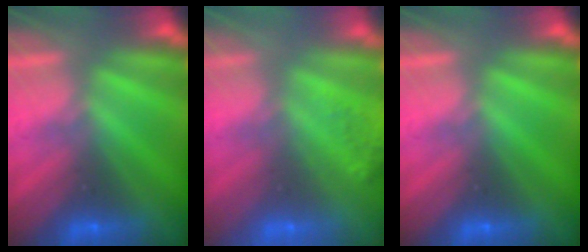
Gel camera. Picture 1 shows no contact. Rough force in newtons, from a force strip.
{"total": 7.0}
{"total": 0.0}